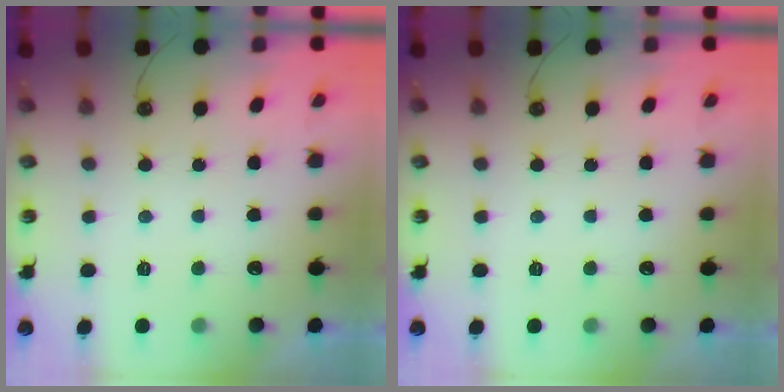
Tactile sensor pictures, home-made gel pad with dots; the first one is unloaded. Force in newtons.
{"total": 0.0}